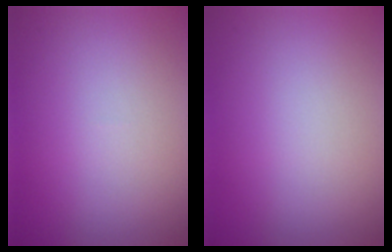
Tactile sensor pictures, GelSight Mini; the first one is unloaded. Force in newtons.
{"total": 0.0}